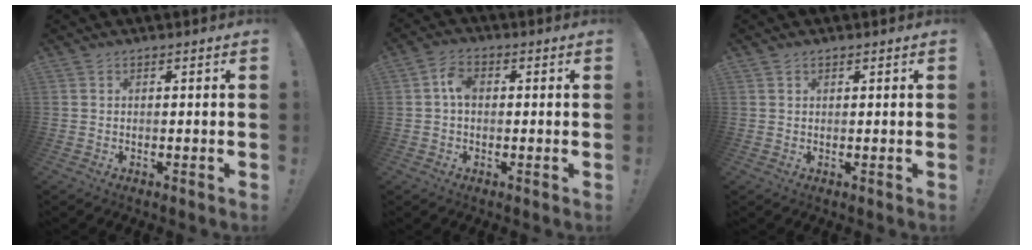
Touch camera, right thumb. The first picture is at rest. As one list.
[{"total": 4.9, "force": [0.3, 3.2, 3.7], "torque": [-0.061, 0.010, 0.005]}, {"total": 0.7, "force": [0.6, 0.4, 0.2], "torque": [0.004, -0.002, 0.010]}]